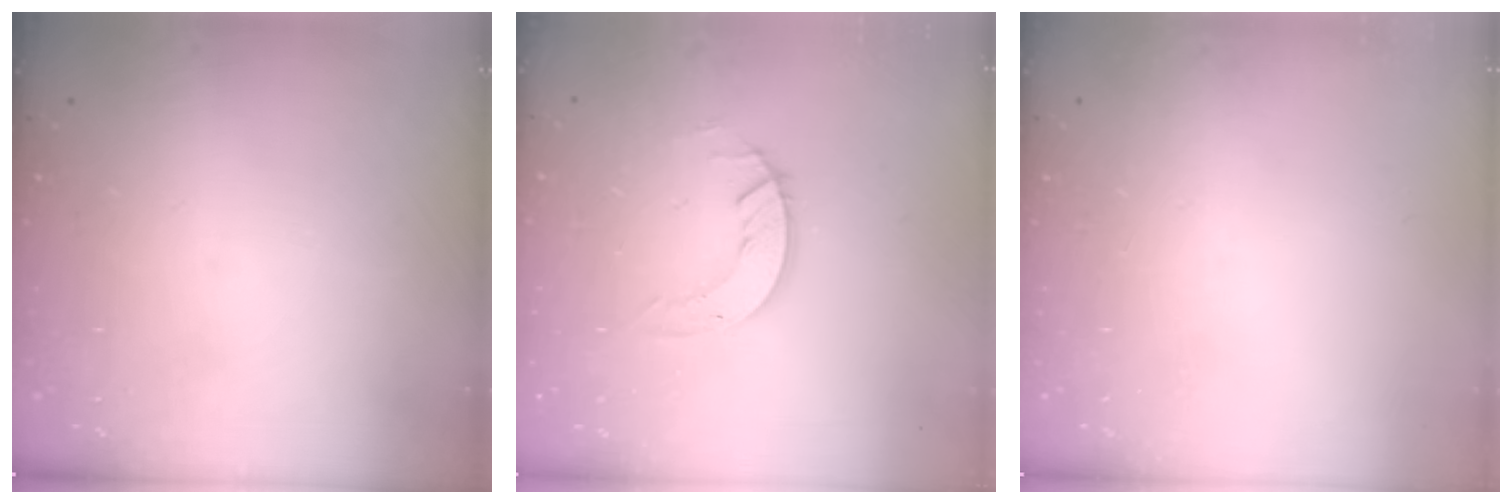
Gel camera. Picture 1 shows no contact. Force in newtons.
{"total": 4.5, "press": 4.5, "slide": 0.4}
{"total": 0.0}